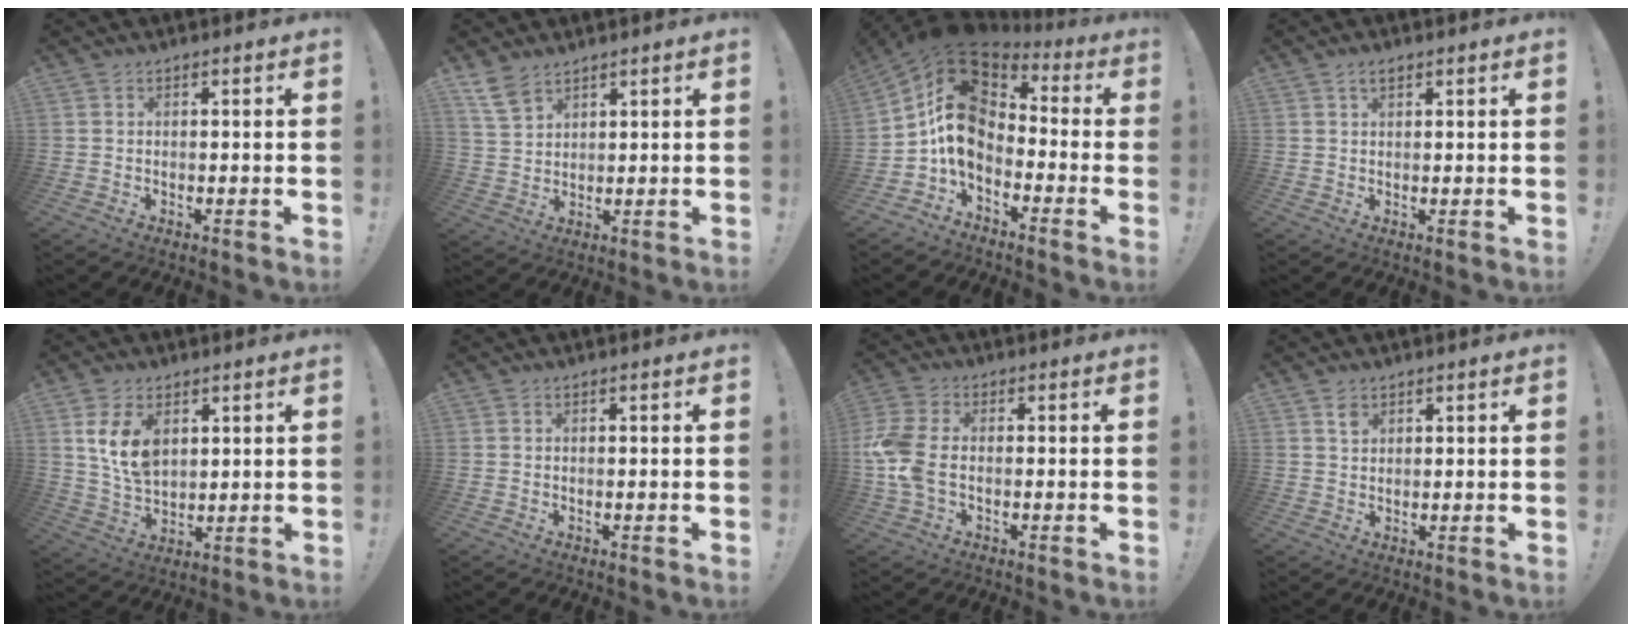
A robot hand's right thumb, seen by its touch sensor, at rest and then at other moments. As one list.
[{"total": 6.7, "force": [5.1, 3.1, 3.2], "torque": [-0.060, -0.022, 0.099]}, {"total": 14.8, "force": [1.1, 10.0, 10.8], "torque": [-0.193, -0.014, 0.017]}, {"total": 2.0, "force": [1.1, 0.9, 1.3], "torque": [-0.027, 0.002, 0.020]}, {"total": 10.4, "force": [4.1, 6.7, 6.8], "torque": [-0.126, -0.009, 0.079]}, {"total": 0.0}, {"total": 9.4, "force": [-1.1, 5.8, 7.2], "torque": [-0.169, -0.001, -0.015]}, {"total": 2.6, "force": [1.7, 1.8, 0.9], "torque": [-0.005, -0.009, 0.030]}]